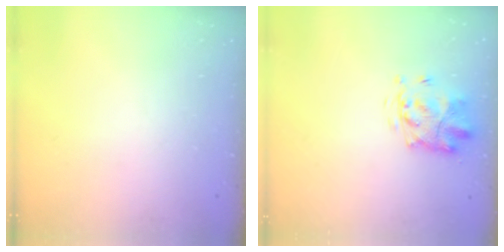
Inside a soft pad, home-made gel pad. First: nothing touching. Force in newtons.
{"total": 3.4, "press": 3.2, "slide": 1.2}